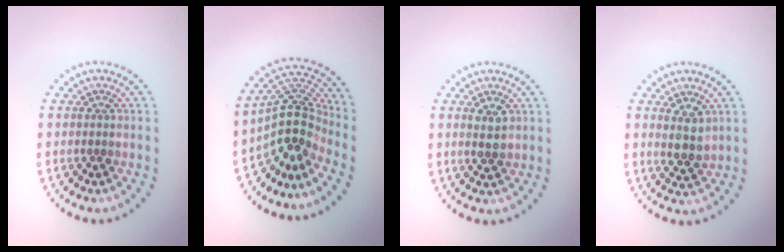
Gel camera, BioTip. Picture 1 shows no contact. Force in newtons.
{"total": 4.7, "press": 3.8, "slide": 2.8}
{"total": 1.8, "press": 1.8, "slide": 0.1}
{"total": 2.3, "press": 2.1, "slide": 0.8}